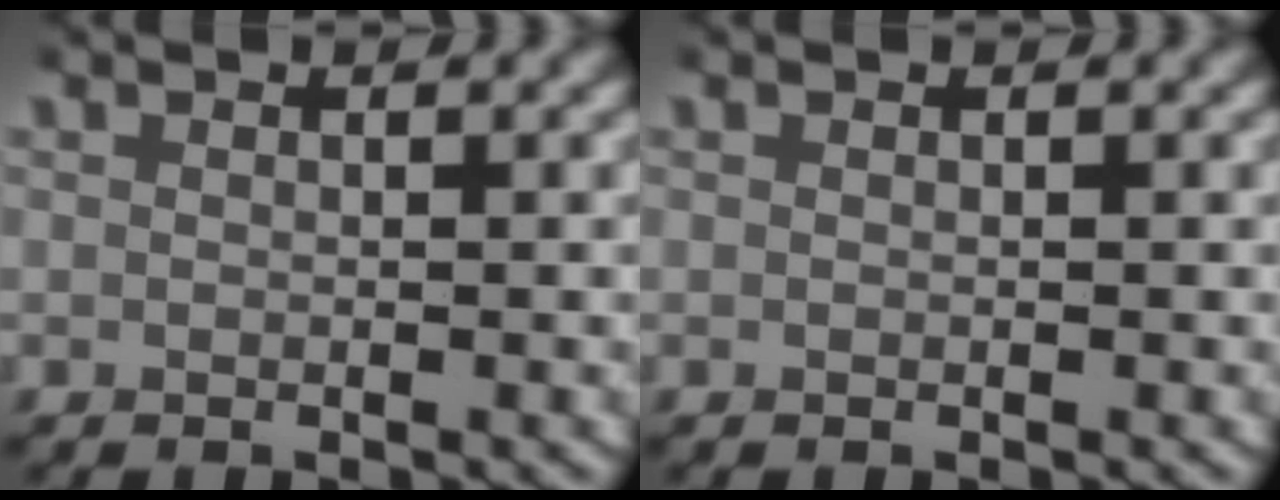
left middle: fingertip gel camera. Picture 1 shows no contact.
{"total": 0.0}